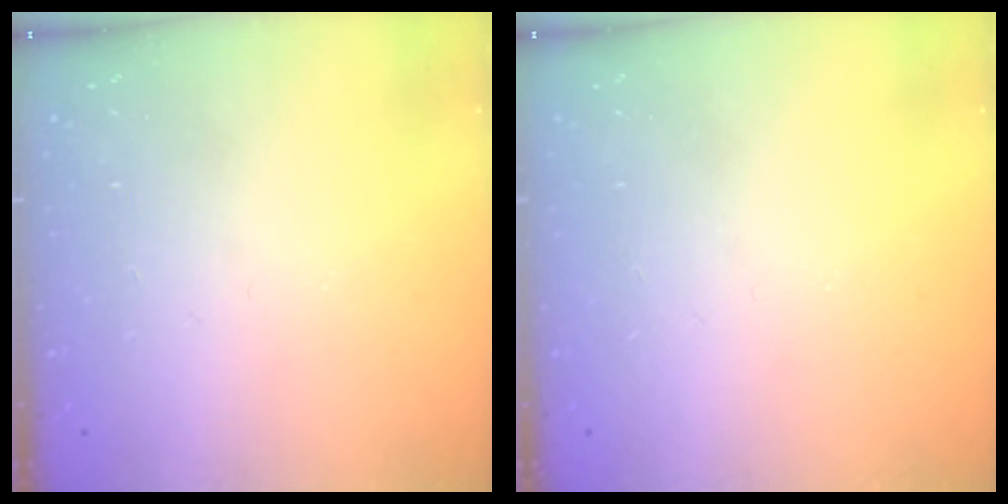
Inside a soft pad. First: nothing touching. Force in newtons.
{"total": 0.0}